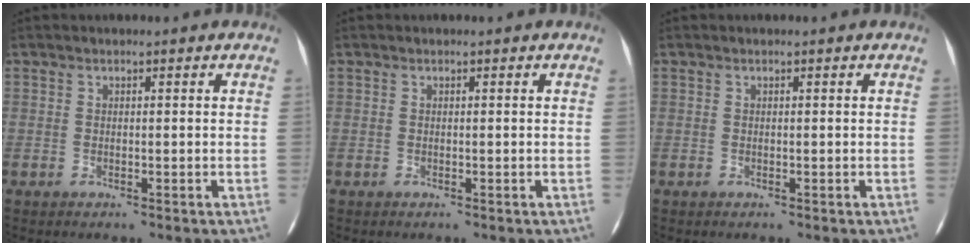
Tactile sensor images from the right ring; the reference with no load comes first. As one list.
[{"total": 0.0}, {"total": 0.0}]